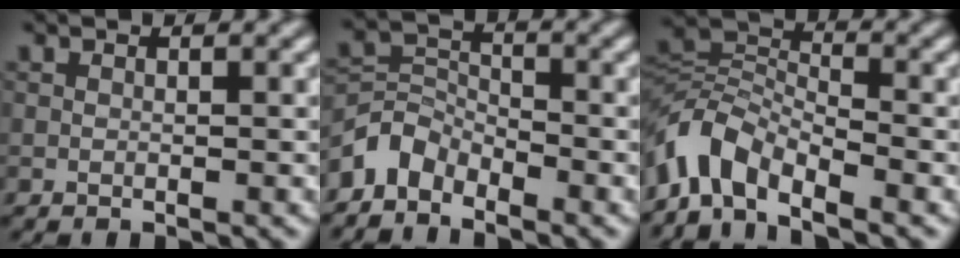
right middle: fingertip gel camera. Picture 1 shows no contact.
{"total": 3.4, "force": [-2.8, 1.7, 0.7], "torque": [-0.012, 0.008, -0.069]}
{"total": 5.8, "force": [-4.0, 2.5, 3.3], "torque": [-0.053, 0.004, -0.092]}